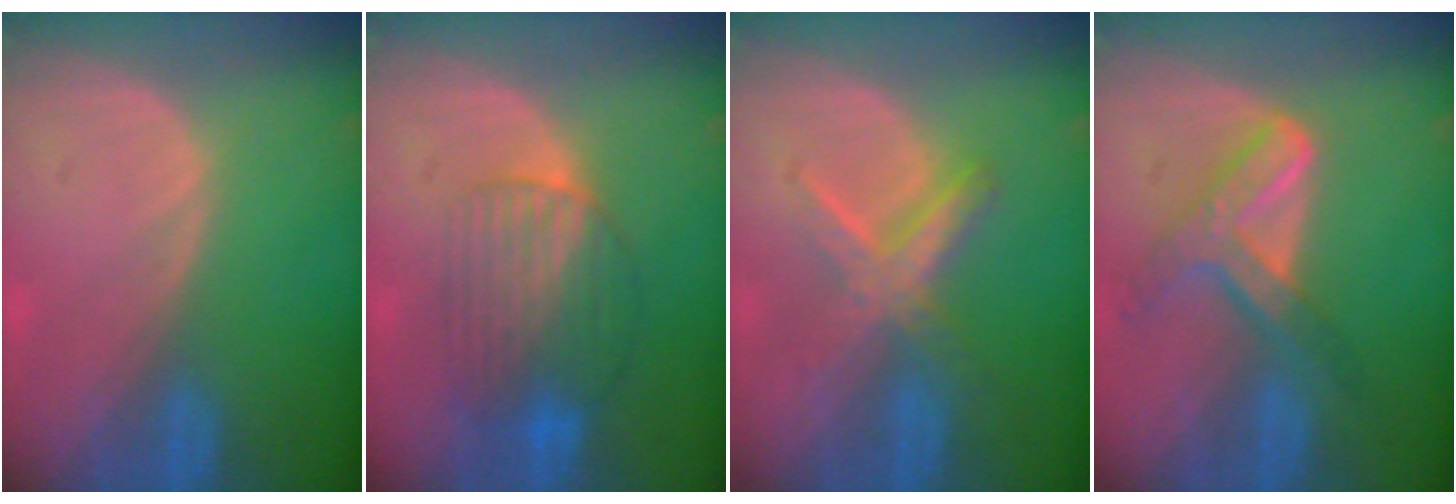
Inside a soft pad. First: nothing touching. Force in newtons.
{"total": 7.8, "press": 7.4, "slide": 2.4}
{"total": 5.6, "press": 5.6, "slide": 0.0}
{"total": 7.2, "press": 6.0, "slide": 3.8}